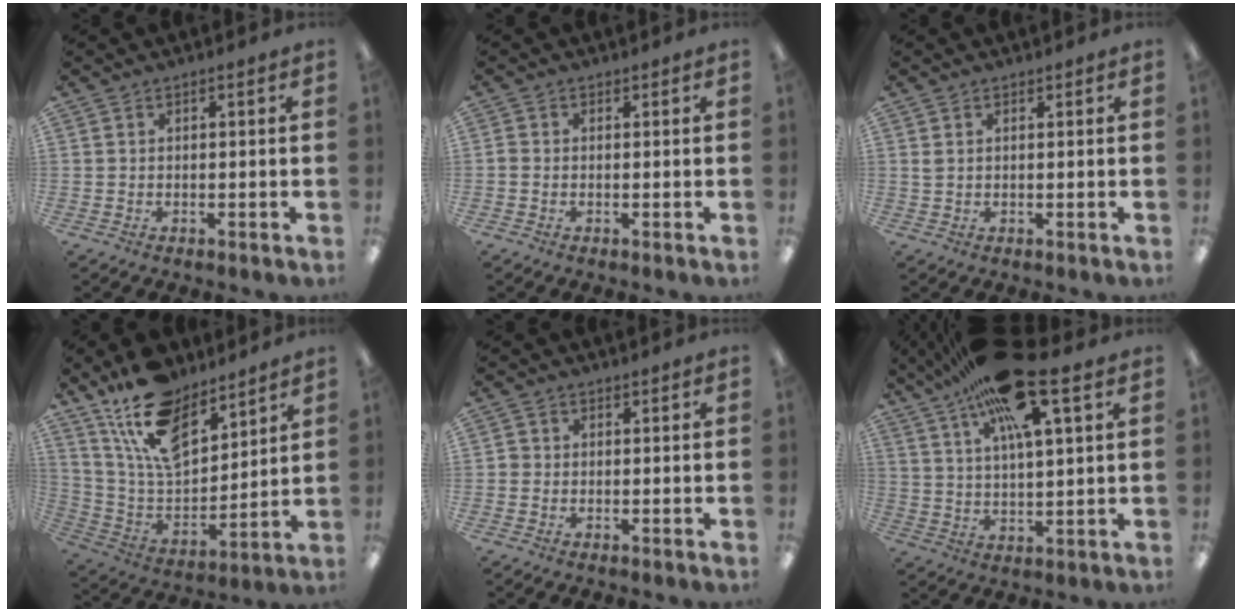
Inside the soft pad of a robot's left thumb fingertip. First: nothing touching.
{"total": 0.7, "force": [-0.2, 0.6, 0.2], "torque": [-0.003, 0.002, -0.004]}
{"total": 1.2, "force": [0.6, 0.7, 0.7], "torque": [-0.016, 0.003, 0.011]}
{"total": 17.3, "force": [12.4, 8.2, 8.9], "torque": [-0.180, -0.062, 0.229]}
{"total": 1.3, "force": [-0.2, 1.3, 0.2], "torque": [-0.003, 0.005, -0.006]}
{"total": 18.5, "force": [12.0, 4.5, 13.4], "torque": [-0.245, -0.042, 0.197]}